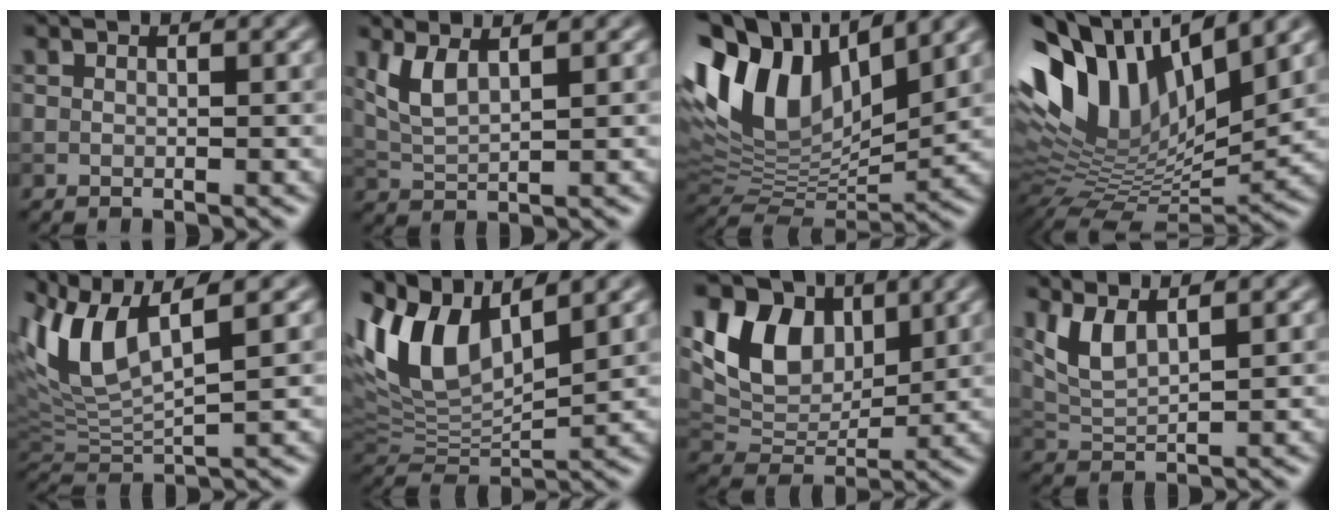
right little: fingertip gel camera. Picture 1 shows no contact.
{"total": 3.1, "force": [1.6, 1.0, 2.4], "torque": [-0.060, -0.003, 0.037]}
{"total": 13.0, "force": [6.2, 6.6, 9.3], "torque": [-0.190, 0.029, 0.111]}
{"total": 12.9, "force": [5.0, 6.6, 9.9], "torque": [-0.179, 0.022, 0.084]}
{"total": 7.5, "force": [3.2, 2.3, 6.4], "torque": [-0.140, 0.014, 0.061]}
{"total": 9.2, "force": [4.5, 4.0, 7.0], "torque": [-0.146, 0.012, 0.081]}
{"total": 7.8, "force": [3.4, 5.3, 4.7], "torque": [-0.085, -0.003, 0.059]}
{"total": 3.3, "force": [2.0, 1.1, 2.5], "torque": [-0.063, -0.003, 0.045]}